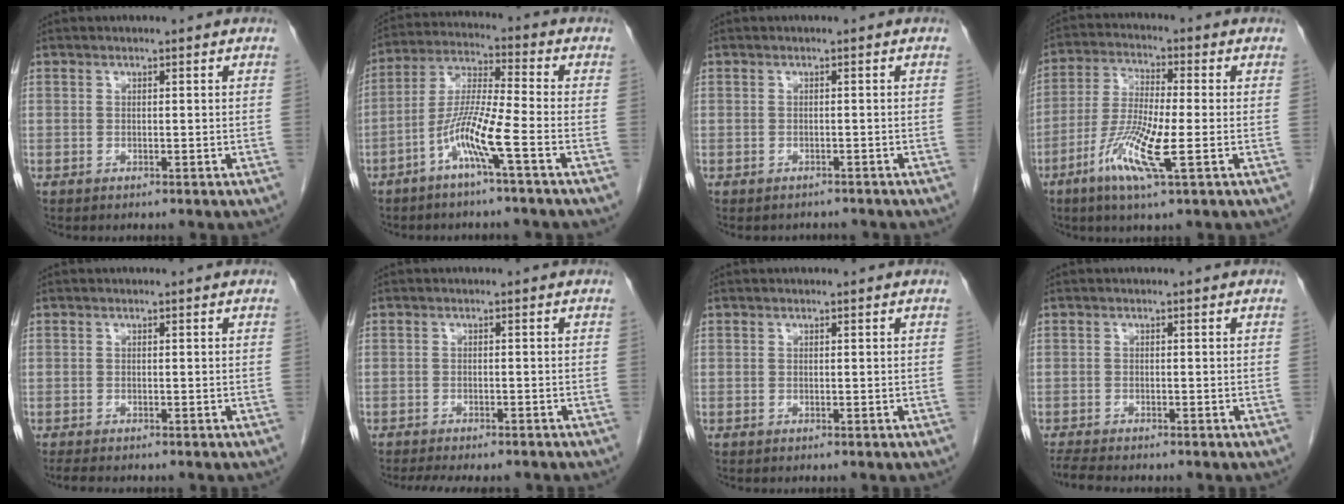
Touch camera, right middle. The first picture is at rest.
{"total": 8.7, "force": [-3.9, -0.6, 7.7], "torque": [-0.160, 0.005, -0.081]}
{"total": 2.3, "force": [-2.1, 1.0, 0.0], "torque": [-0.002, 0.000, -0.028]}
{"total": 9.8, "force": [-3.4, 0.5, 9.2], "torque": [-0.193, -0.018, -0.072]}
{"total": 2.4, "force": [-2.0, 0.4, 1.2], "torque": [-0.023, -0.008, -0.028]}
{"total": 8.1, "force": [-7.0, 2.1, 3.5], "torque": [-0.048, -0.007, -0.093]}
{"total": 0.0}
{"total": 3.6, "force": [-3.3, 0.3, 1.5], "torque": [-0.032, -0.015, -0.057]}